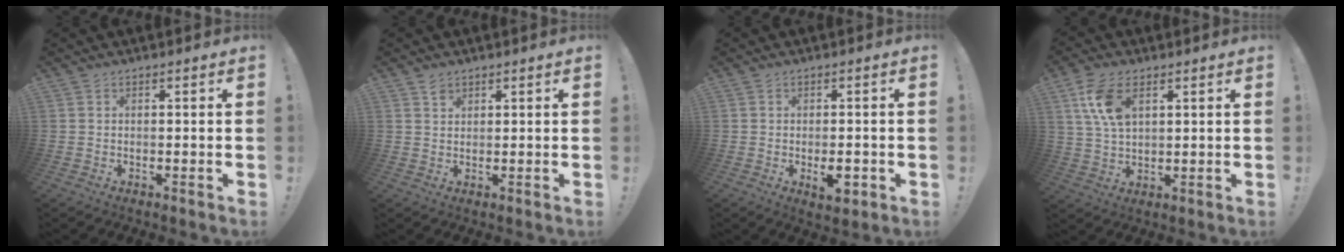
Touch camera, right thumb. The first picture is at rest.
{"total": 1.7, "force": [1.4, 1.0, 0.2], "torque": [0.012, -0.008, 0.024]}
{"total": 5.2, "force": [-1.6, 2.2, 4.4], "torque": [-0.065, 0.000, -0.023]}
{"total": 10.3, "force": [4.4, 5.6, 7.4], "torque": [-0.148, -0.005, 0.083]}